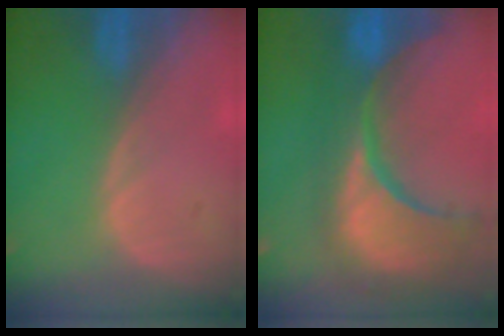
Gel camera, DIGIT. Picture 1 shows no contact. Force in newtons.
{"total": 15.3, "press": 12.1, "slide": 9.3}